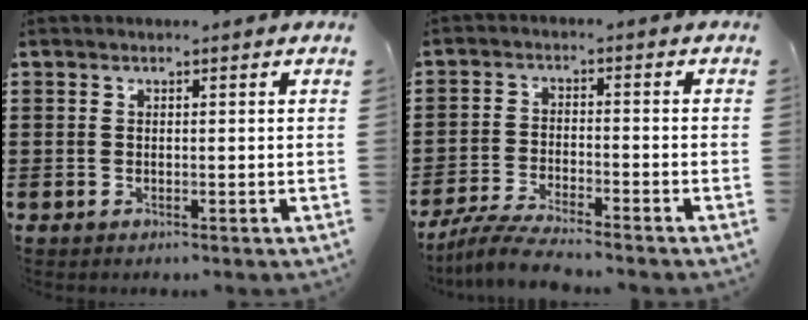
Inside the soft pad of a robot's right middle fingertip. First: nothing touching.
{"total": 5.2, "force": [-4.8, 0.1, 2.1], "torque": [-0.055, -0.015, -0.096]}